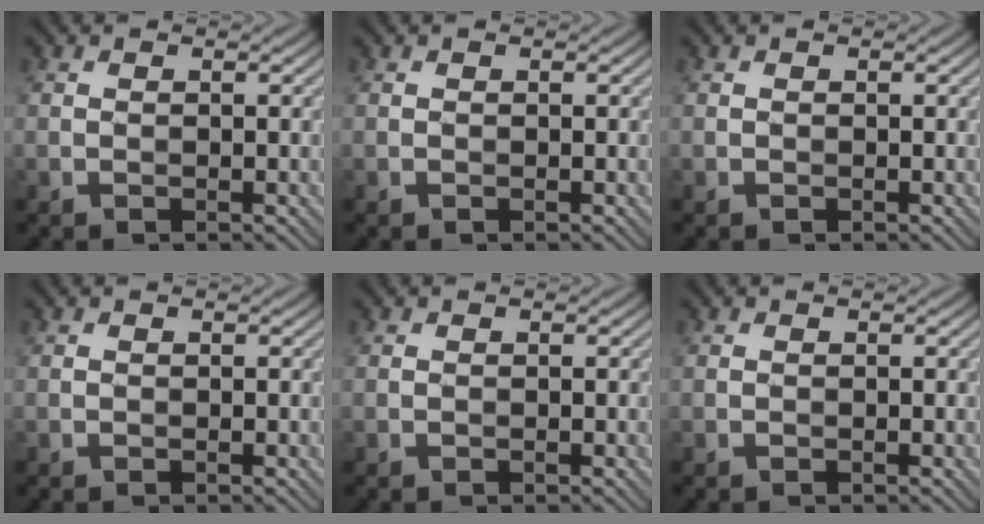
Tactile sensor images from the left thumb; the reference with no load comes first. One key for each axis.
{"total": 0.0}
{"total": 0.0}
{"total": 0.0}
{"total": 0.0}
{"total": 0.0}